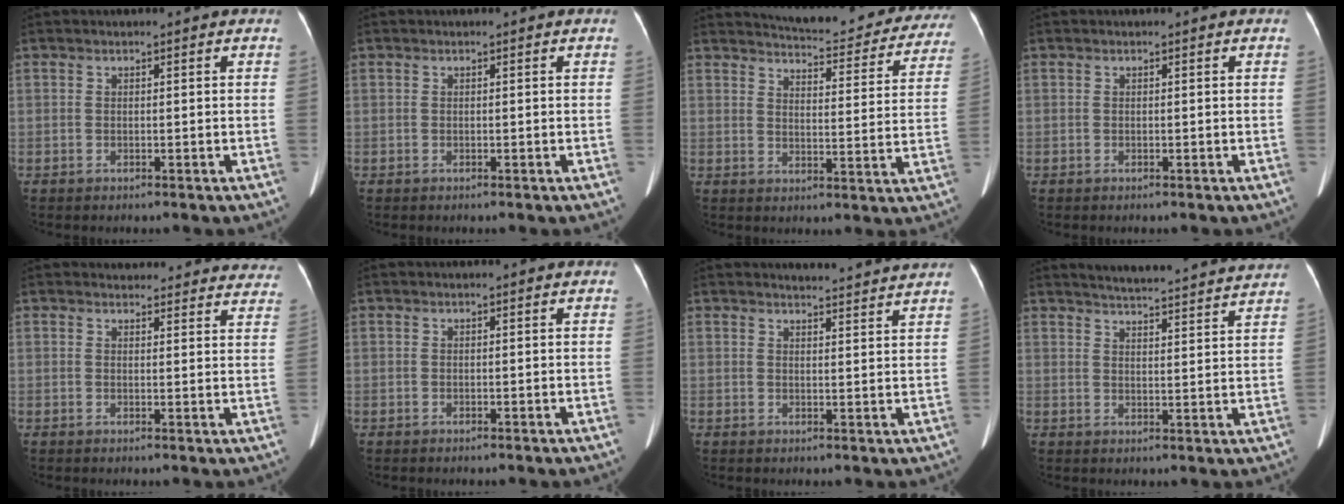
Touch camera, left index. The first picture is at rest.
{"total": 0.0}
{"total": 20.5, "force": [19.1, 4.2, 6.2], "torque": [-0.069, -0.043, 0.219]}
{"total": 0.0}
{"total": 18.1, "force": [17.3, 4.6, 2.8], "torque": [-0.012, -0.037, 0.176]}
{"total": 0.0}
{"total": 7.8, "force": [7.6, -0.4, 1.5], "torque": [-0.020, 0.000, 0.081]}
{"total": 18.2, "force": [17.4, 0.3, 5.5], "torque": [-0.081, -0.014, 0.216]}